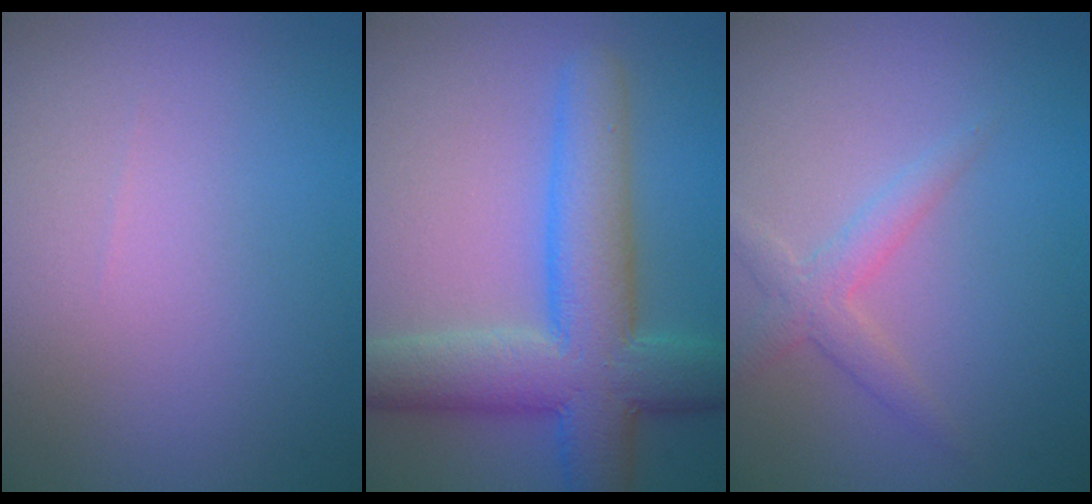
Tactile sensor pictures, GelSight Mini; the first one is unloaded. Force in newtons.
{"total": 8.6, "press": 8.6, "slide": 0.3}
{"total": 2.1, "press": 2.1, "slide": 0.1}